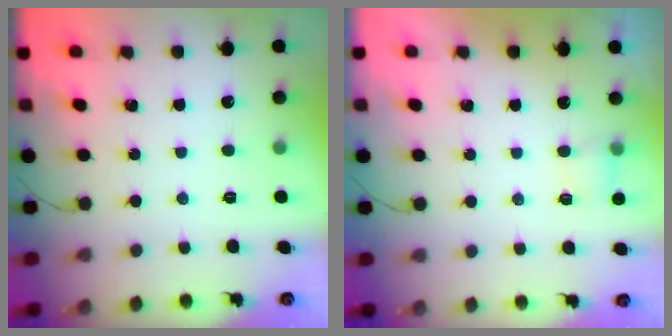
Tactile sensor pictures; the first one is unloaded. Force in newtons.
{"total": 3.8, "press": 3.6, "slide": 1.1}